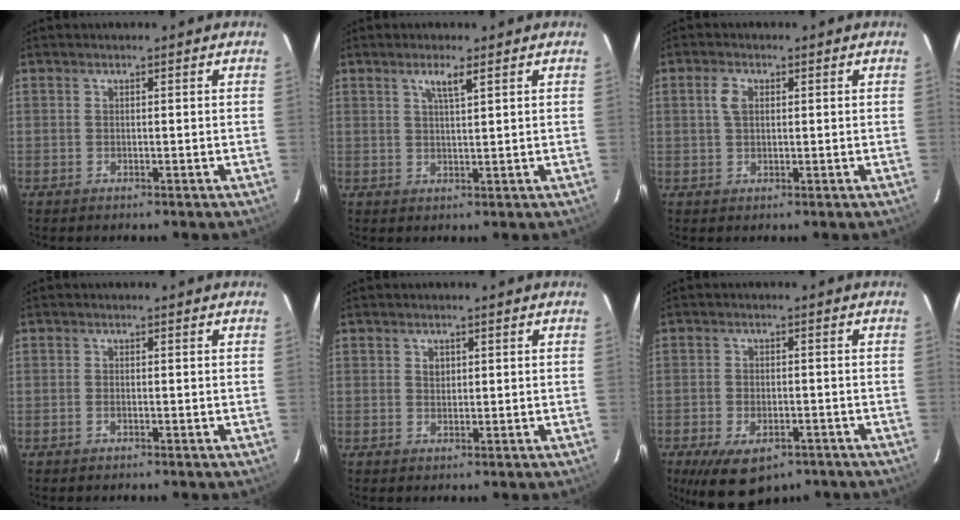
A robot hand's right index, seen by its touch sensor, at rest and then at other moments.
{"total": 2.9, "force": [1.7, 0.1, 2.3], "torque": [-0.042, 0.001, 0.032]}
{"total": 3.0, "force": [0.8, 1.9, 2.1], "torque": [-0.042, 0.008, 0.015]}
{"total": 0.7, "force": [-0.3, 0.3, 0.5], "torque": [-0.011, 0.000, -0.007]}
{"total": 1.4, "force": [0.5, 1.2, 0.5], "torque": [-0.006, 0.005, 0.009]}
{"total": 10.9, "force": [-6.8, 5.5, 6.6], "torque": [-0.135, -0.024, -0.100]}